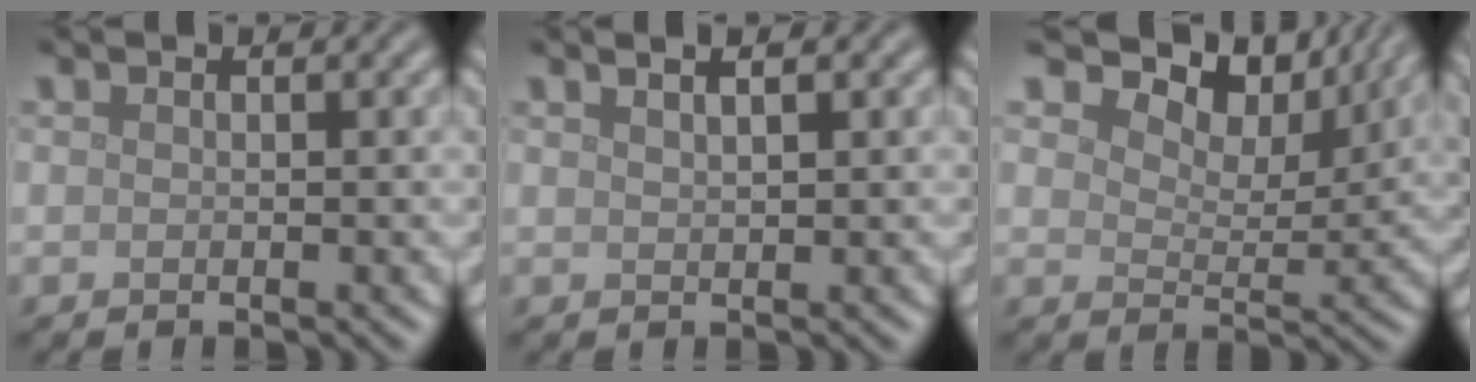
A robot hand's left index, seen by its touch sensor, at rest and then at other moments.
{"total": 2.4, "force": [1.5, 0.9, 1.6], "torque": [-0.008, 0.008, 0.000]}
{"total": 9.0, "force": [6.4, 4.5, 4.4], "torque": [-0.079, -0.001, 0.092]}